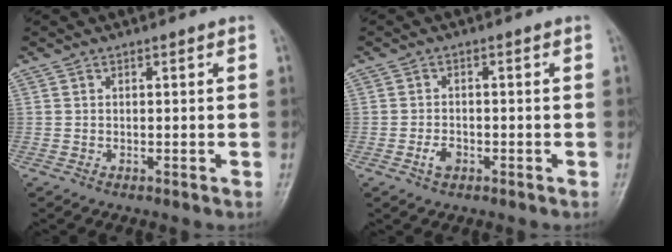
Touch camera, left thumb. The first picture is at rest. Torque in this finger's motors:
{"motor_torque": [-0.28, 0.31, 0.10, 0.05, 0.00]}